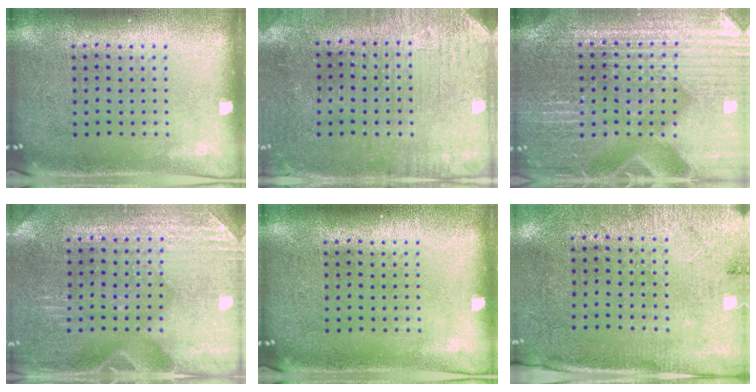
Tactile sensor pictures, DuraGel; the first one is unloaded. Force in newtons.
{"total": 3.1, "press": 2.7, "slide": 1.5}
{"total": 4.9, "press": 4.7, "slide": 1.5}
{"total": 2.9, "press": 2.9, "slide": 0.4}
{"total": 0.0}
{"total": 2.7, "press": 2.3, "slide": 1.5}